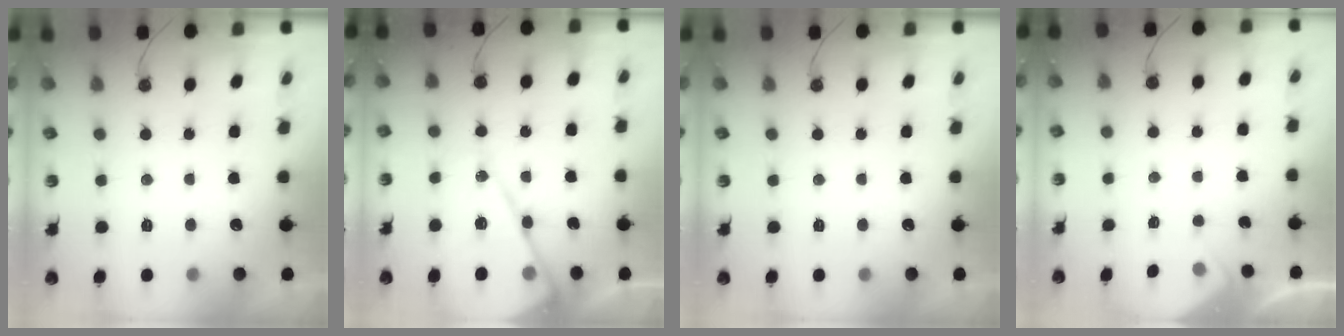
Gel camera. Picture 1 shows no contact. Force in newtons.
{"total": 15.0, "press": 15.0, "slide": 1.5}
{"total": 0.0}
{"total": 1.8, "press": 1.8, "slide": 0.4}